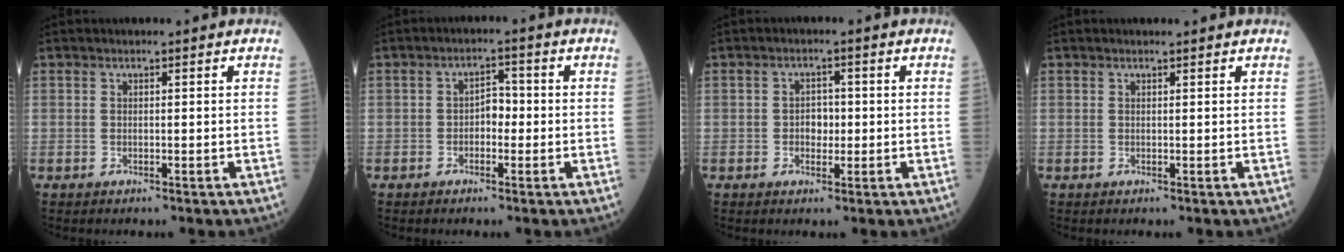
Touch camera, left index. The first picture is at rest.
{"total": 2.7, "force": [-0.5, 1.6, 2.1], "torque": [-0.026, 0.012, -0.013]}
{"total": 2.5, "force": [-0.2, 1.8, 1.8], "torque": [-0.025, 0.005, -0.002]}
{"total": 1.1, "force": [1.1, 0.0, 0.3], "torque": [-0.008, 0.006, 0.017]}